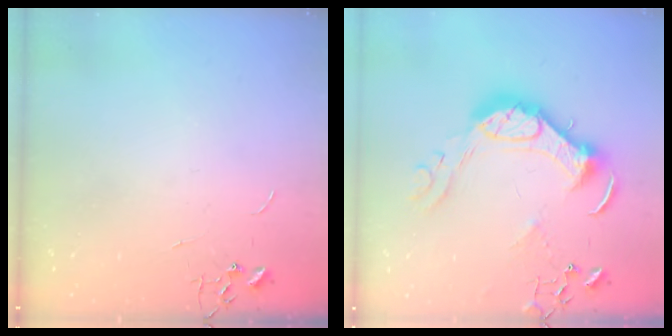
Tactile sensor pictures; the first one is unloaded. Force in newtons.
{"total": 16.4, "press": 16.4, "slide": 1.0}